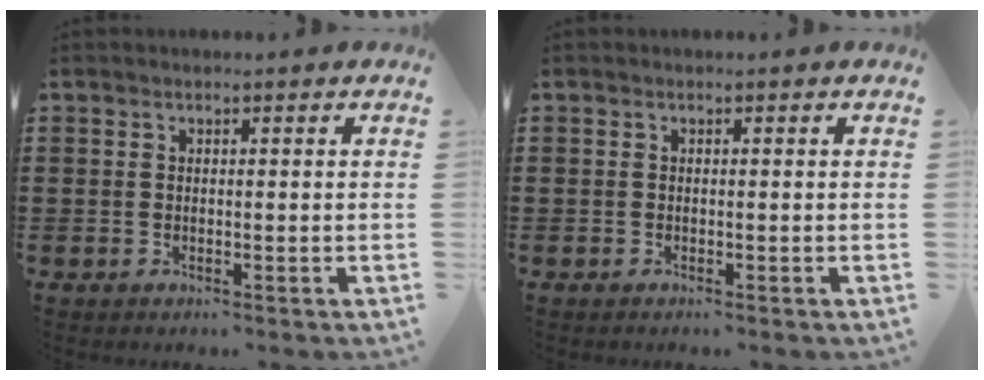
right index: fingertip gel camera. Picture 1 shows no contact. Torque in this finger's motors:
{"motor_torque": [-0.02, -0.03, -0.02, -0.02]}